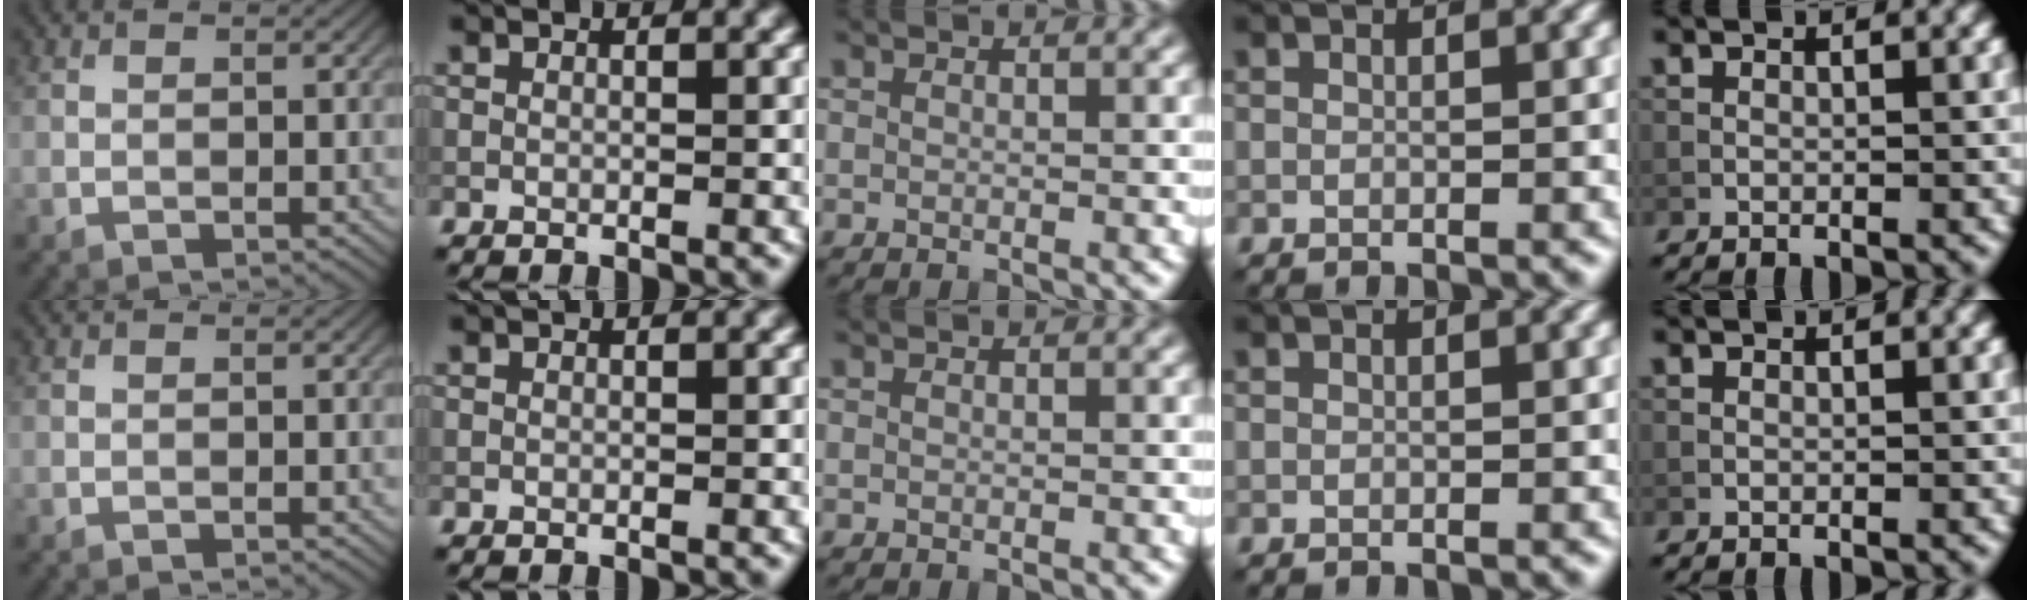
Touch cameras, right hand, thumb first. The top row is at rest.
{}